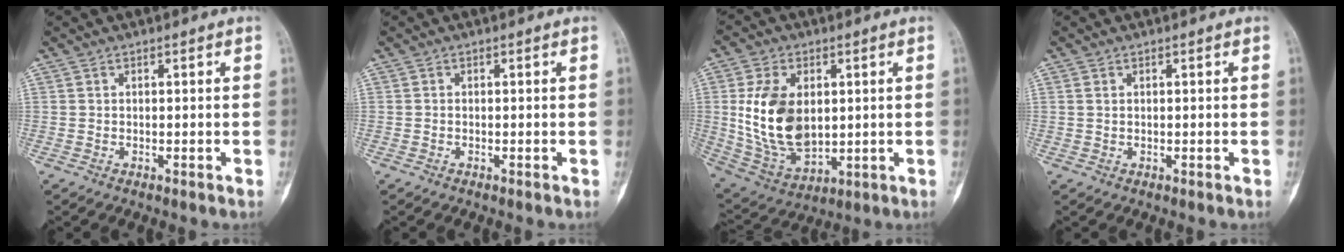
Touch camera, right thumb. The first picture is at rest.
{"total": 0.0}
{"total": 16.2, "force": [1.7, 10.3, 12.4], "torque": [-0.213, -0.013, 0.049]}
{"total": 0.8, "force": [0.3, 0.5, 0.5], "torque": [-0.010, 0.002, 0.006]}